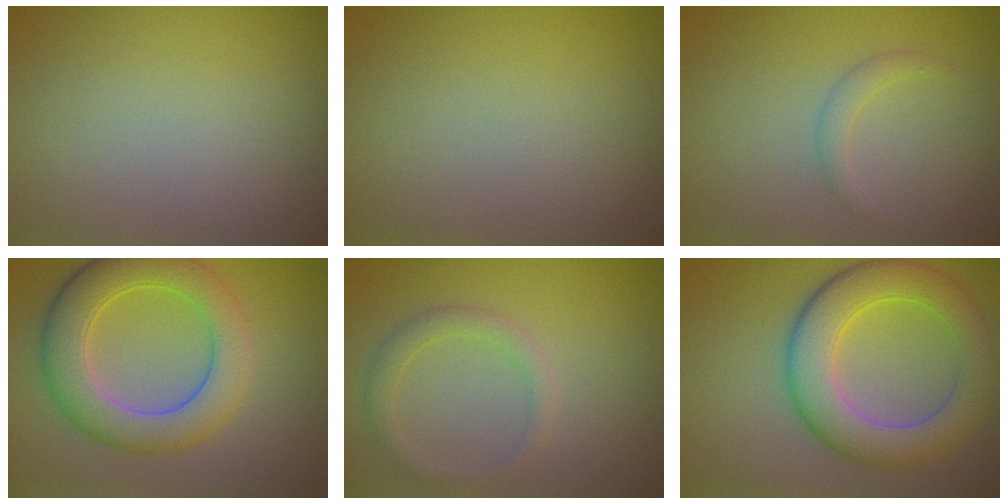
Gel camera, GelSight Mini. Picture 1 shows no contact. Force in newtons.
{"total": 0.0}
{"total": 1.2, "press": 1.2, "slide": 0.0}
{"total": 6.7, "press": 6.7, "slide": 0.3}
{"total": 1.8, "press": 1.8, "slide": 0.2}
{"total": 7.3, "press": 7.3, "slide": 0.1}